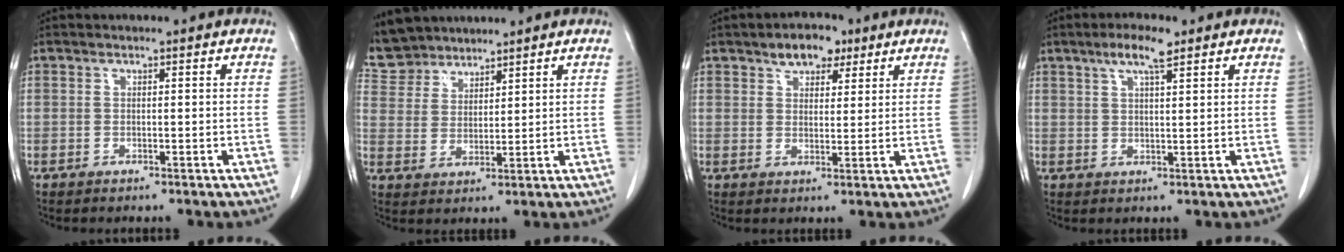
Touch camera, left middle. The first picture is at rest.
{"total": 7.2, "force": [6.6, 2.8, 0.7], "torque": [-0.021, 0.019, 0.135]}
{"total": 5.5, "force": [3.5, 3.0, 2.9], "torque": [-0.042, 0.011, 0.056]}
{"total": 4.9, "force": [3.2, 0.7, 3.7], "torque": [-0.073, 0.005, 0.054]}